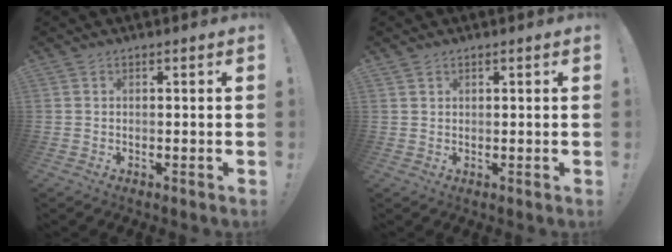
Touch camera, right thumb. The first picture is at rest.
{"total": 1.2, "force": [1.0, 0.6, -0.3], "torque": [0.012, -0.003, 0.019]}